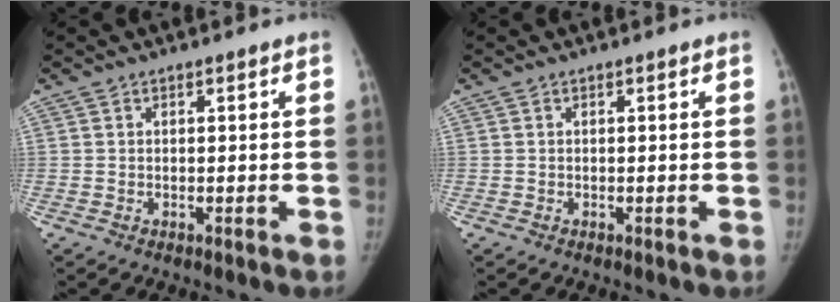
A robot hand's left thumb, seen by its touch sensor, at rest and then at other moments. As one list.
[{"total": 0.0}]